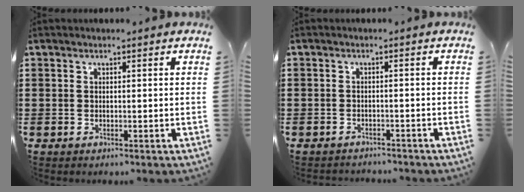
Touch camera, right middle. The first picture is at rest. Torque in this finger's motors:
{"motor_torque": [-0.30, 0.06, -0.69, -0.13]}